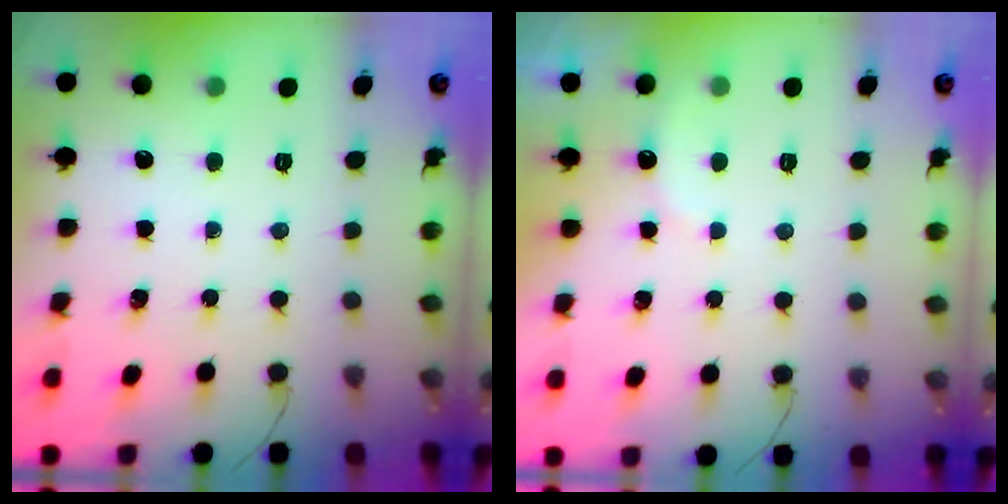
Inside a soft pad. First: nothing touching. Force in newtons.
{"total": 5.3, "press": 5.2, "slide": 0.9}